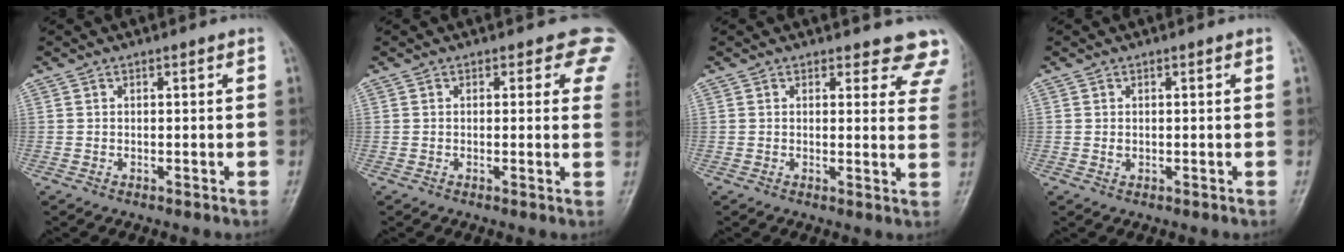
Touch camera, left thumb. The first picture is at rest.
{"total": 5.0, "force": [3.1, 2.8, 2.8], "torque": [0.007, -0.010, 0.015]}
{"total": 9.0, "force": [8.4, 3.1, 0.8], "torque": [0.046, -0.051, 0.059]}
{"total": 1.1, "force": [0.1, 0.7, 0.8], "torque": [-0.010, 0.000, 0.005]}